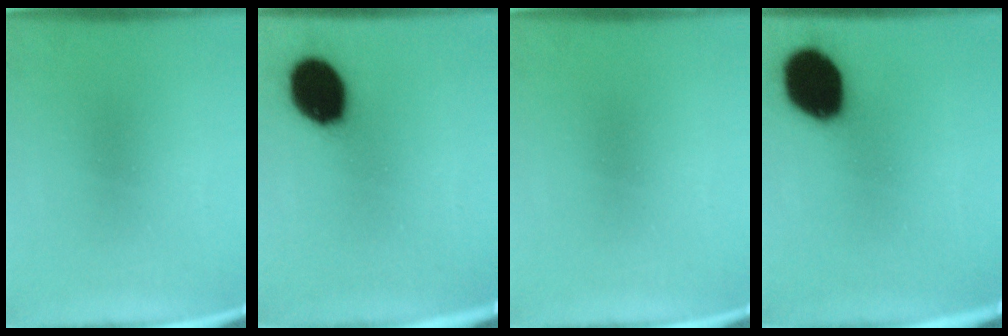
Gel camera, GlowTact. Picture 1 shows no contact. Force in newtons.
{"total": 16.1}
{"total": 0.0}
{"total": 18.4}